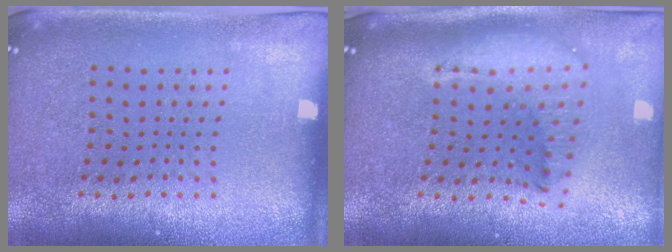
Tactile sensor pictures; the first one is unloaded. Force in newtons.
{"total": 2.2, "press": 1.7, "slide": 1.4}